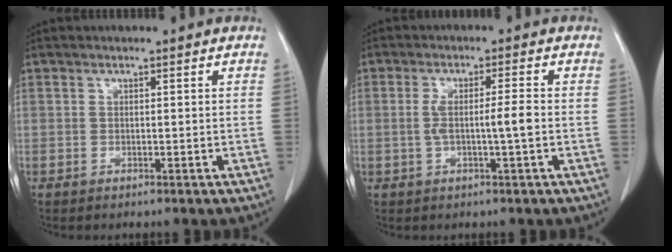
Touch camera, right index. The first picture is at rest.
{"total": 4.3, "force": [-0.7, -0.2, 4.2], "torque": [-0.082, 0.007, -0.008]}